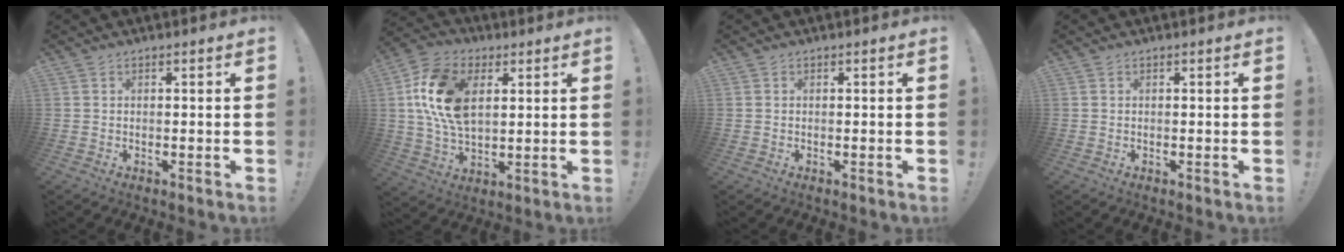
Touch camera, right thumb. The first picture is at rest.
{"total": 17.8, "force": [4.5, 11.3, 13.0], "torque": [-0.249, 0.000, 0.083]}
{"total": 0.0}
{"total": 0.0}